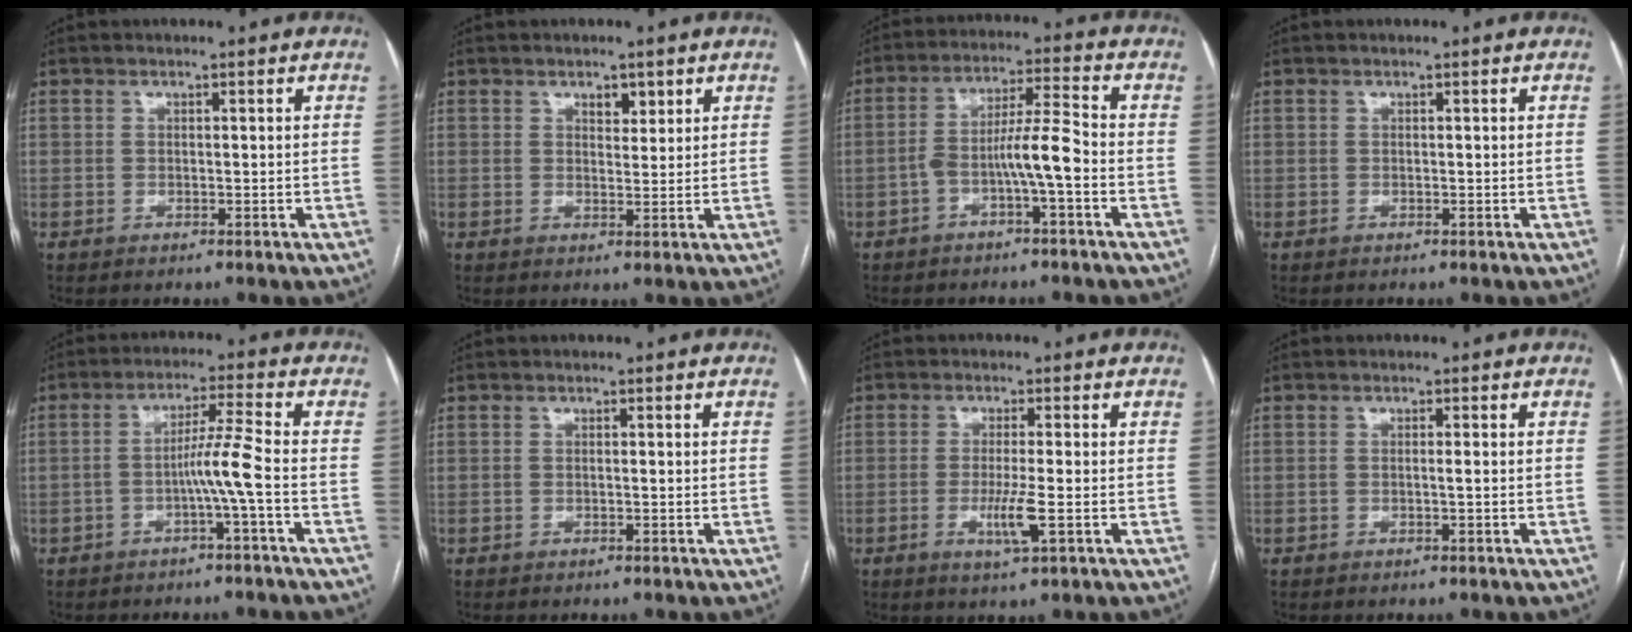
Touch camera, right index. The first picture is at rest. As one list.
[{"total": 2.4, "force": [1.6, 1.3, 1.4], "torque": [-0.019, -0.001, 0.026]}, {"total": 7.3, "force": [-2.6, 0.3, 6.8], "torque": [-0.123, 0.023, -0.044]}, {"total": 0.0}, {"total": 5.6, "force": [-1.9, -1.4, 5.1], "torque": [-0.090, 0.010, -0.036]}, {"total": 0.0}, {"total": 4.5, "force": [-1.3, -0.2, 4.3], "torque": [-0.085, -0.012, -0.024]}, {"total": 0.6, "force": [-0.2, -0.2, 0.5], "torque": [-0.007, 0.001, -0.004]}]